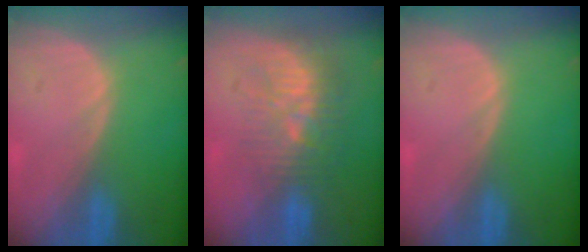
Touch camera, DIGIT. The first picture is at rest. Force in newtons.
{"total": 9.6, "press": 8.6, "slide": 4.2}
{"total": 0.0}